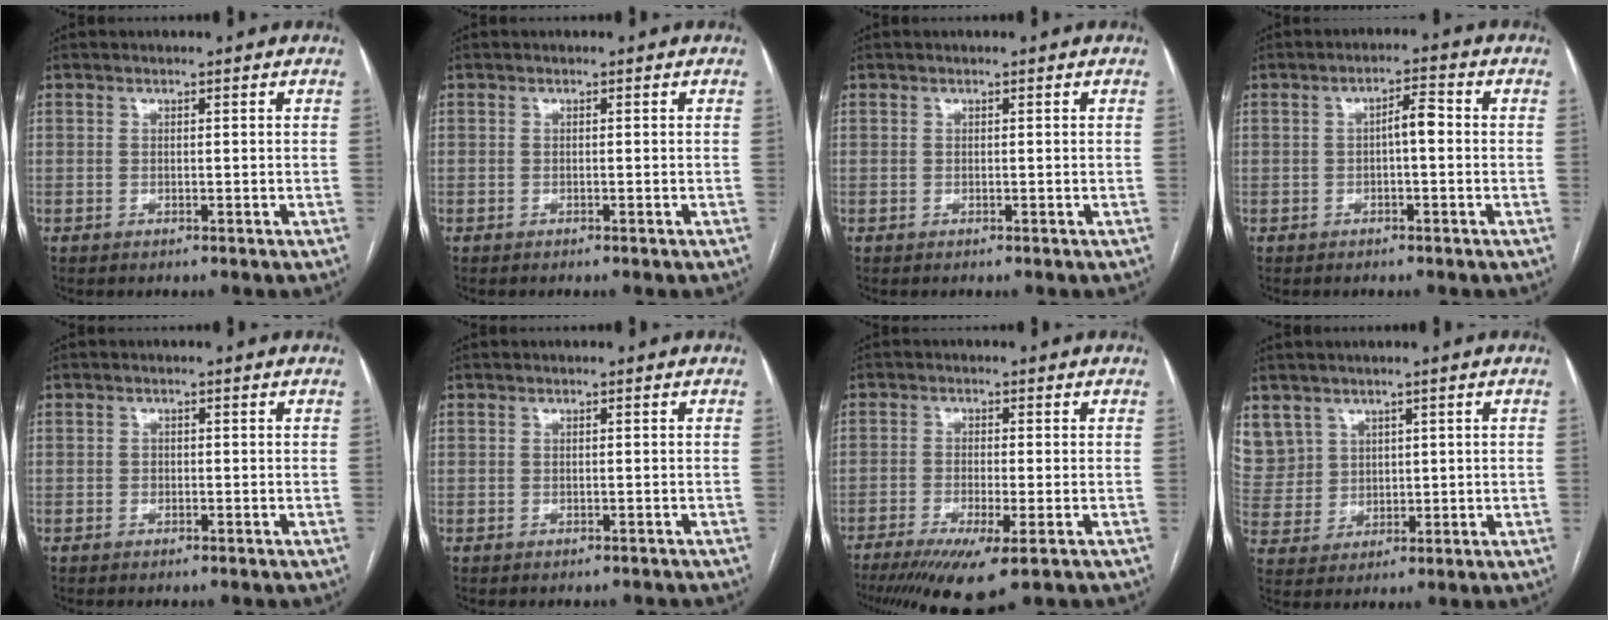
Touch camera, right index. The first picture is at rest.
{"total": 0.0}
{"total": 0.0}
{"total": 3.2, "force": [-0.2, 0.8, 3.1], "torque": [-0.048, 0.011, -0.004]}
{"total": 0.6, "force": [-0.1, 0.6, 0.2], "torque": [0.002, 0.005, -0.002]}
{"total": 0.7, "force": [-0.7, 0.3, 0.0], "torque": [-0.004, -0.001, -0.010]}
{"total": 9.7, "force": [-5.8, 1.1, 7.6], "torque": [-0.122, -0.025, -0.092]}
{"total": 10.2, "force": [5.6, 8.4, 0.9], "torque": [-0.037, 0.031, 0.137]}